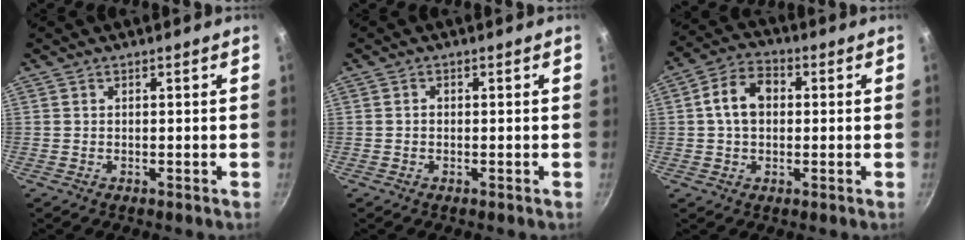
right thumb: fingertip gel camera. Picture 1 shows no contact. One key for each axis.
{"total": 0.7, "fx": -0.1, "fy": 0.6, "fz": 0.4, "tx": -0.007, "ty": 0.005, "tz": -0.003}
{"total": 8.4, "fx": 0.8, "fy": 6.0, "fz": 5.7, "tx": -0.083, "ty": 0.022, "tz": 0.003}